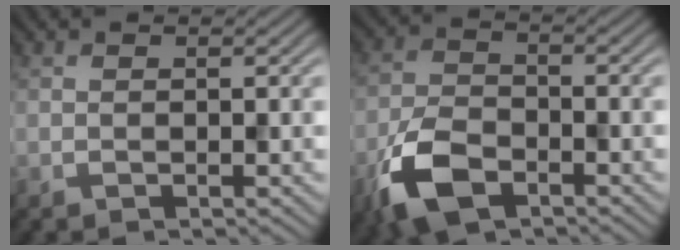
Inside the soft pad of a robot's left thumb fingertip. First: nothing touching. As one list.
[{"total": 8.4, "force": [-4.8, 4.3, 5.4], "torque": [-0.124, -0.009, -0.103]}]